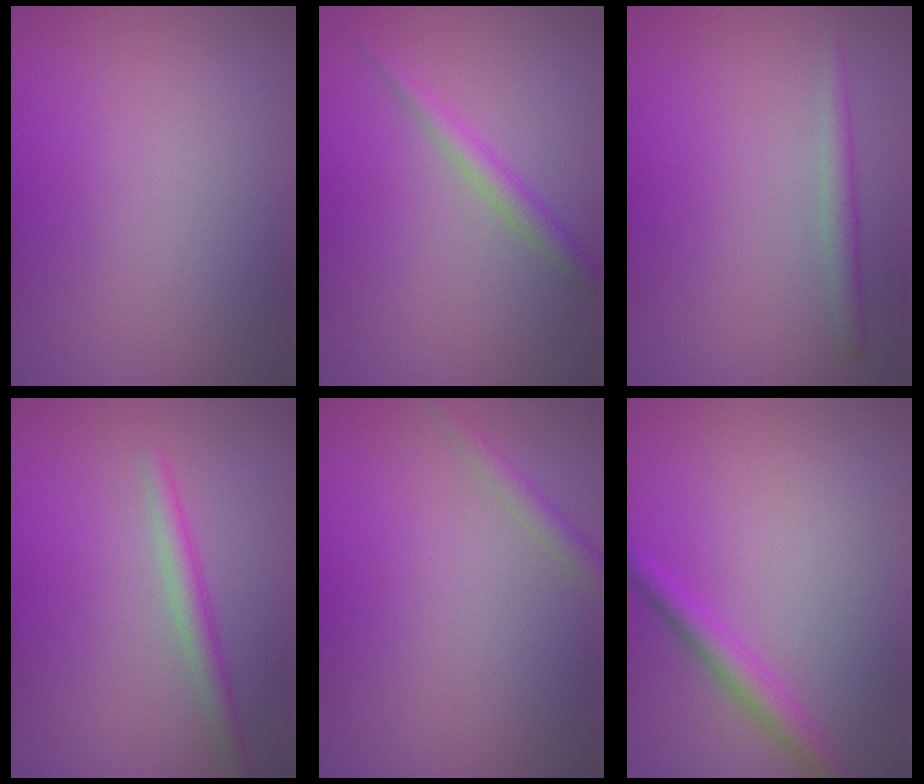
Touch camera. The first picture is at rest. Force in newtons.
{"total": 2.0, "press": 2.0, "slide": 0.0}
{"total": 1.6, "press": 1.6, "slide": 0.0}
{"total": 2.1, "press": 2.1, "slide": 0.1}
{"total": 1.5, "press": 1.5, "slide": 0.0}
{"total": 2.3, "press": 2.3, "slide": 0.1}